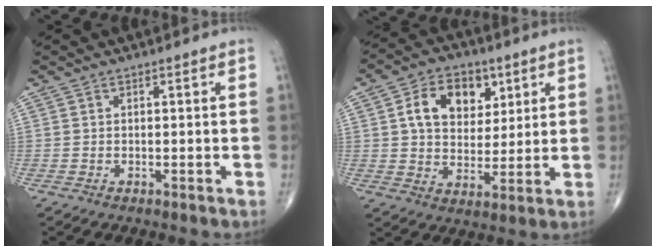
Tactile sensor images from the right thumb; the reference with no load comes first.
{"total": 12.3, "force": [4.3, 8.7, 7.6], "torque": [-0.085, -0.008, 0.073]}